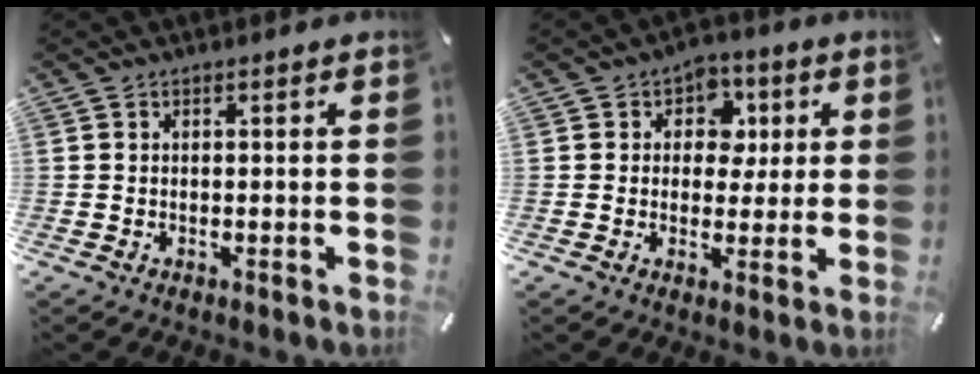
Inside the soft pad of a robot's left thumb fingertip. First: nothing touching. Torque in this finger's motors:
{"motor_torque": [0.53, 0.61, 0.41, -0.44, 0.12]}